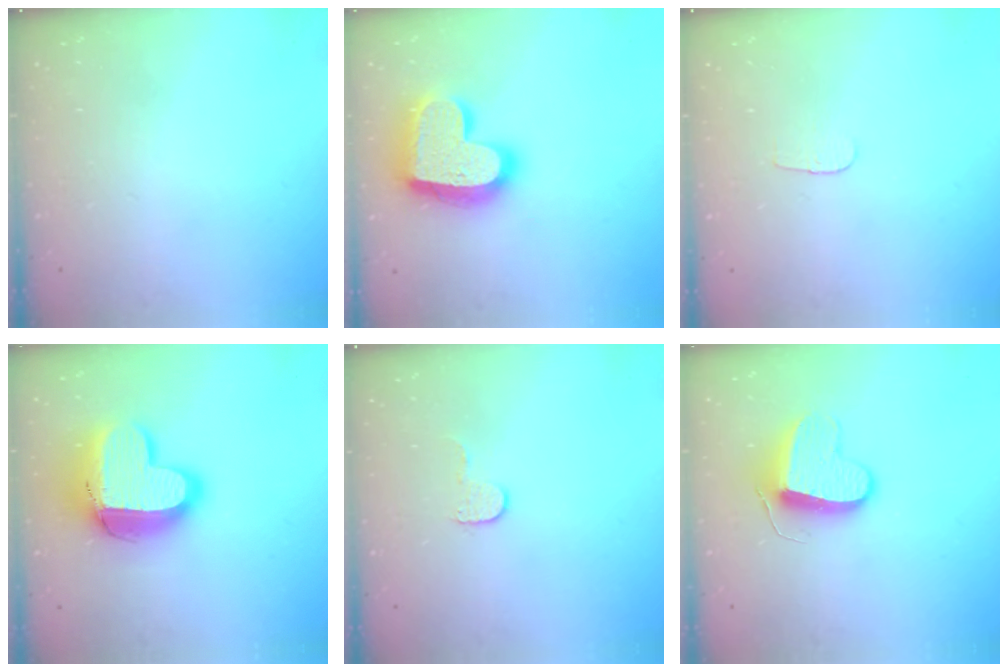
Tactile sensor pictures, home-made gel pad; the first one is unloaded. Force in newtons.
{"total": 21.7, "press": 21.6, "slide": 1.5}
{"total": 2.9, "press": 2.8, "slide": 0.3}
{"total": 16.3, "press": 16.2, "slide": 1.4}
{"total": 5.0, "press": 4.9, "slide": 0.5}
{"total": 10.0, "press": 10.0, "slide": 0.6}